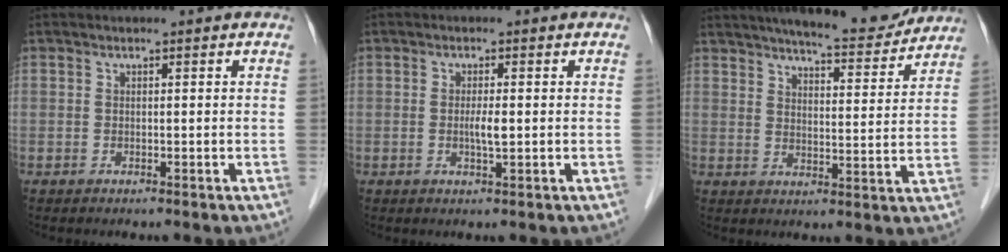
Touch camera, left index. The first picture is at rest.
{"total": 2.0, "force": [-0.1, 0.2, 2.0], "torque": [-0.040, -0.002, 0.000]}
{"total": 13.3, "force": [12.1, 1.8, 5.2], "torque": [-0.072, -0.007, 0.160]}